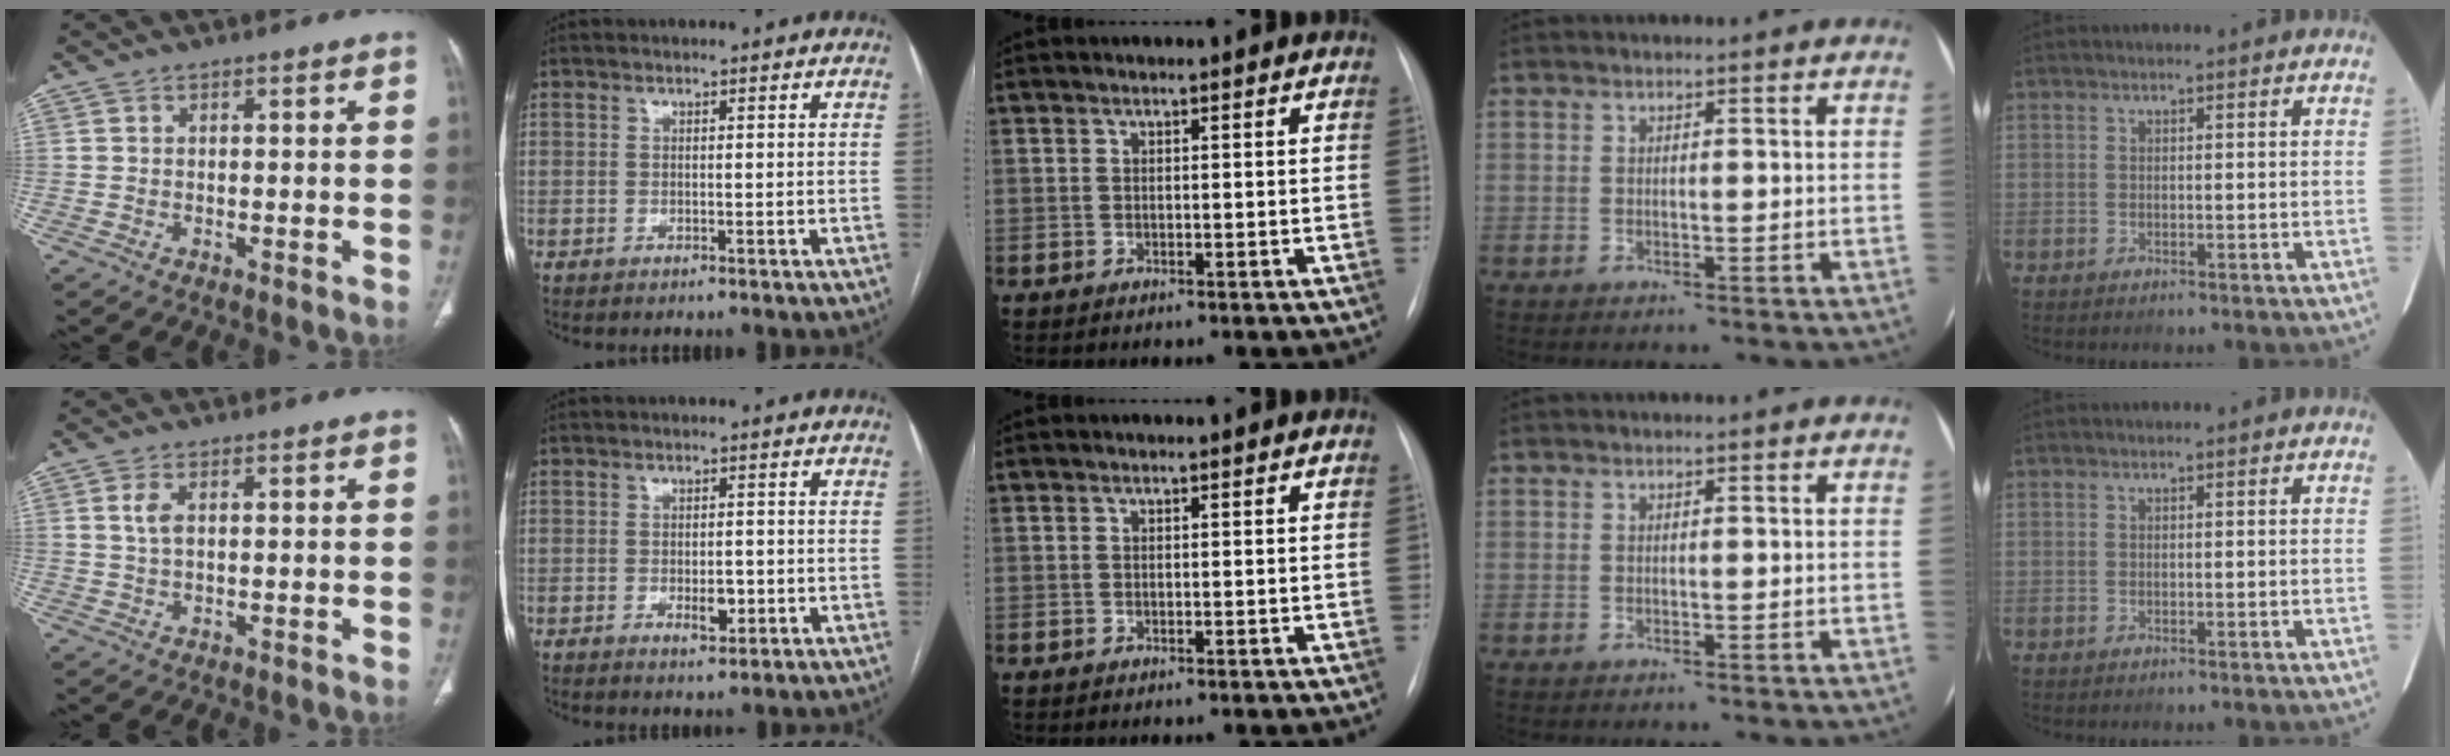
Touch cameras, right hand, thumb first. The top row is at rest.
{"thumb": {"total": 2.8, "force": [0.8, 1.4, 2.3], "torque": [-0.054, 0.003, 0.017]}, "index": {"total": 3.2, "force": [-0.9, 1.4, 2.7], "torque": [-0.043, -0.001, -0.009]}}